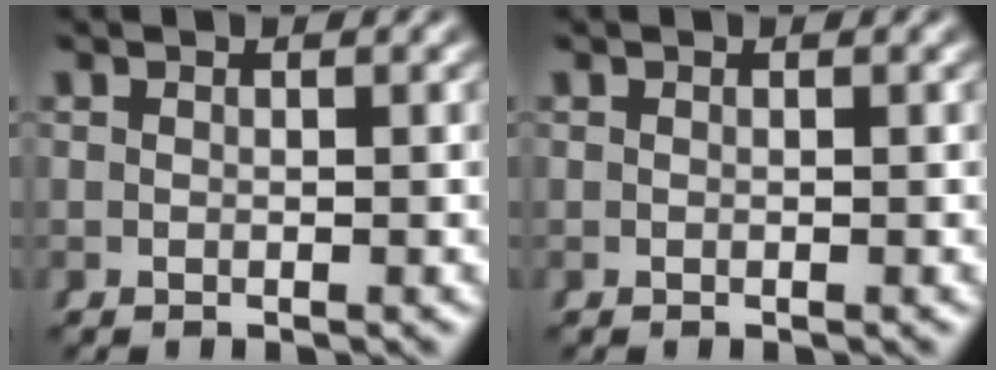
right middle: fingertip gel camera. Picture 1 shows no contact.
{"total": 0.0}